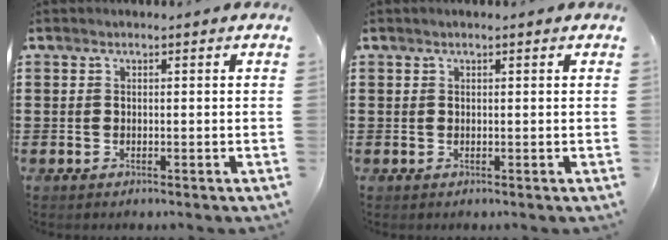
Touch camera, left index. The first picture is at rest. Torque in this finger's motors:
{"motor_torque": [2.14, 0.00, 0.06, 0.01]}